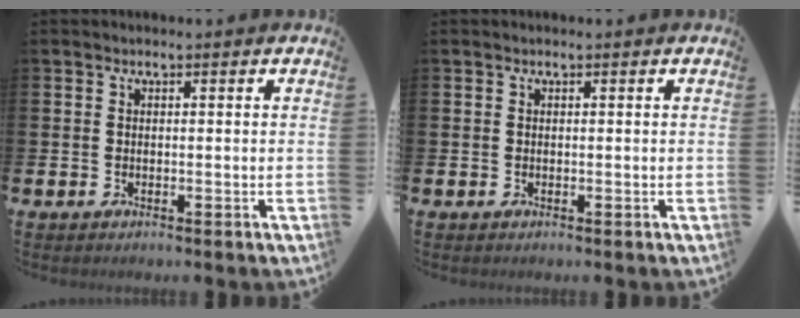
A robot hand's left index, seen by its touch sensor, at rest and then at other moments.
{"total": 0.0}